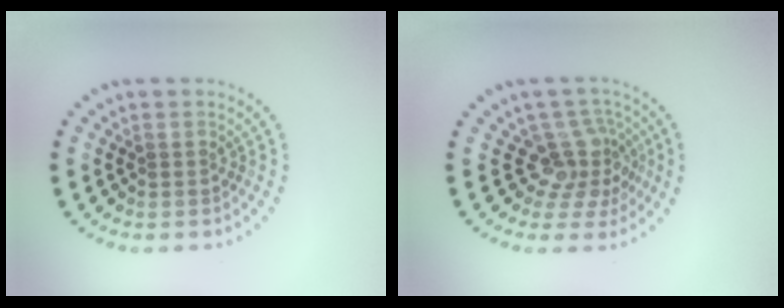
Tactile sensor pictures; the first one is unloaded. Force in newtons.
{"total": 3.6, "press": 2.6, "slide": 2.5}